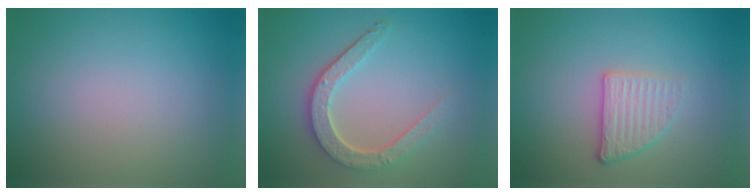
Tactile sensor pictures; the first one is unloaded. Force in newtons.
{"total": 4.5, "press": 3.6, "slide": 2.7}
{"total": 2.7, "press": 2.4, "slide": 1.1}